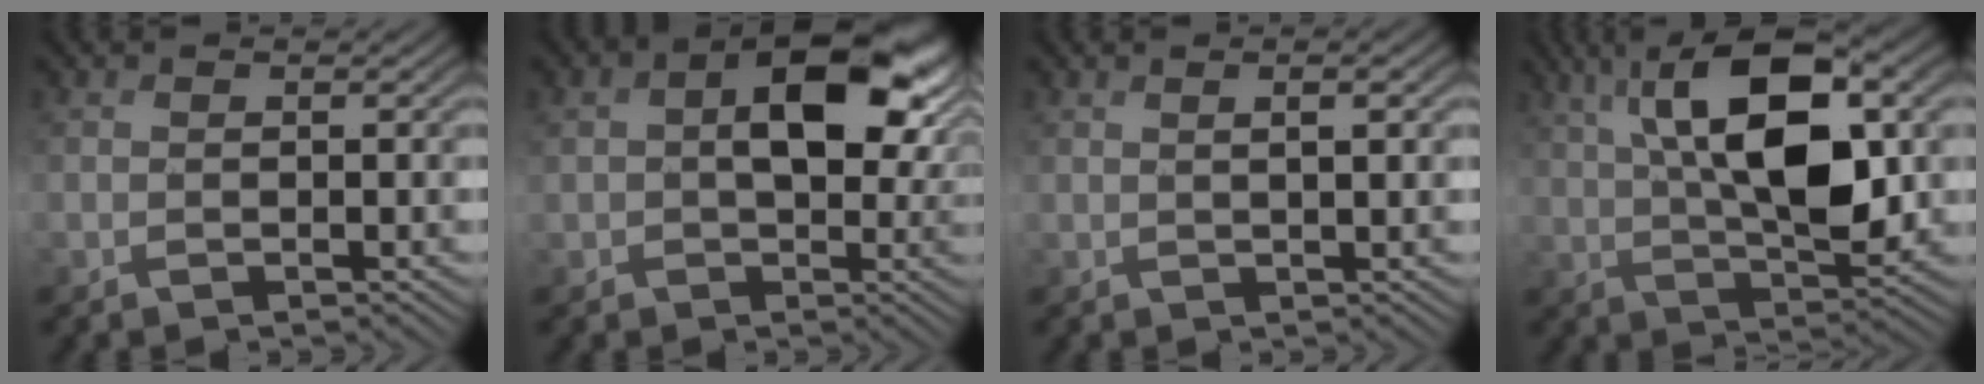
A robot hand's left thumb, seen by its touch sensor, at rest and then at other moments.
{"total": 10.6, "force": [2.5, 6.3, 8.1], "torque": [-0.134, 0.000, 0.038]}
{"total": 2.3, "force": [0.9, 0.5, 2.1], "torque": [-0.030, 0.001, 0.018]}
{"total": 14.3, "force": [4.4, 6.4, 12.0], "torque": [-0.214, 0.010, 0.077]}